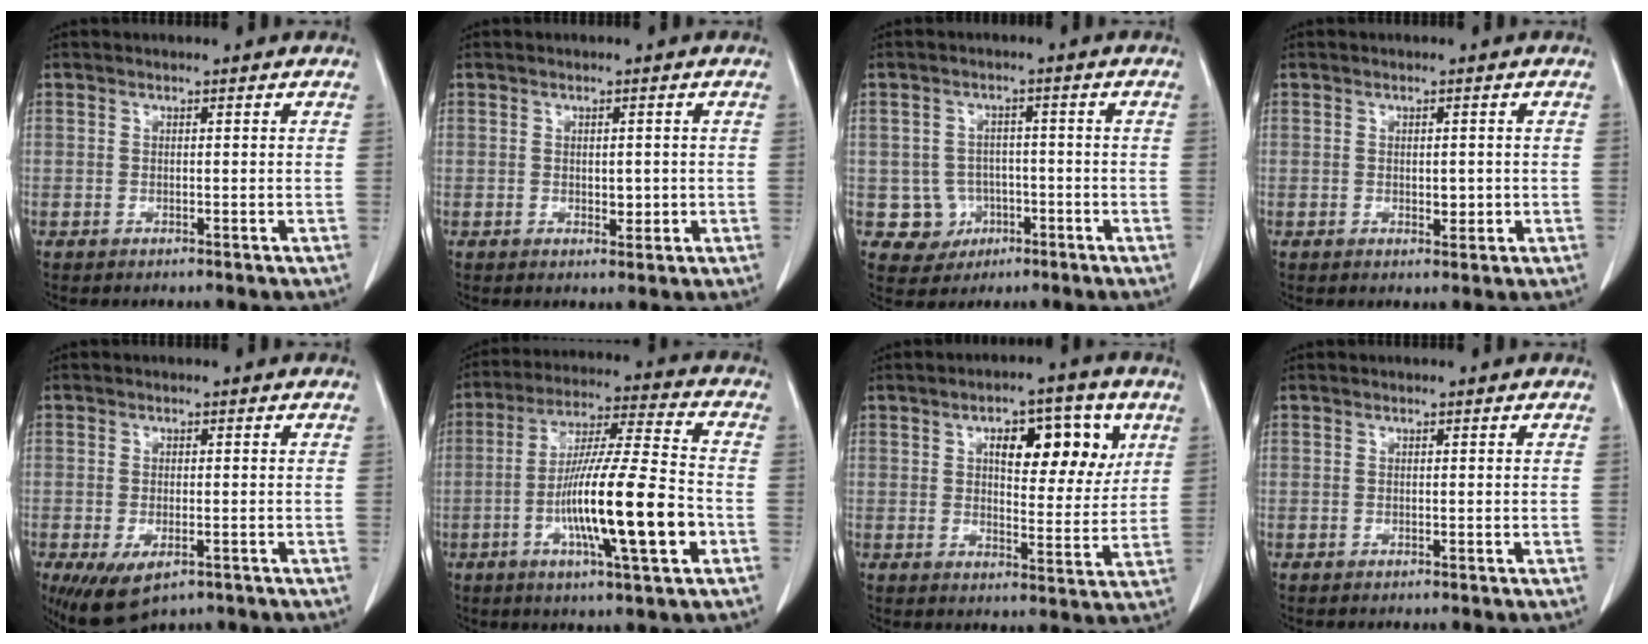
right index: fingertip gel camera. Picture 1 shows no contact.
{"total": 2.0, "force": [-0.1, 1.2, 1.6], "torque": [-0.020, -0.003, 0.004]}
{"total": 5.2, "force": [-1.4, 5.0, 0.6], "torque": [-0.002, 0.011, -0.012]}
{"total": 2.0, "force": [-0.1, 1.2, 1.6], "torque": [-0.020, -0.003, 0.003]}
{"total": 6.5, "force": [-3.5, 2.9, 4.8], "torque": [-0.081, -0.015, -0.048]}
{"total": 16.7, "force": [-4.5, 0.9, 16.0], "torque": [-0.283, -0.009, -0.080]}
{"total": 11.0, "force": [4.3, 4.4, 9.1], "torque": [-0.120, 0.012, 0.062]}
{"total": 0.0}